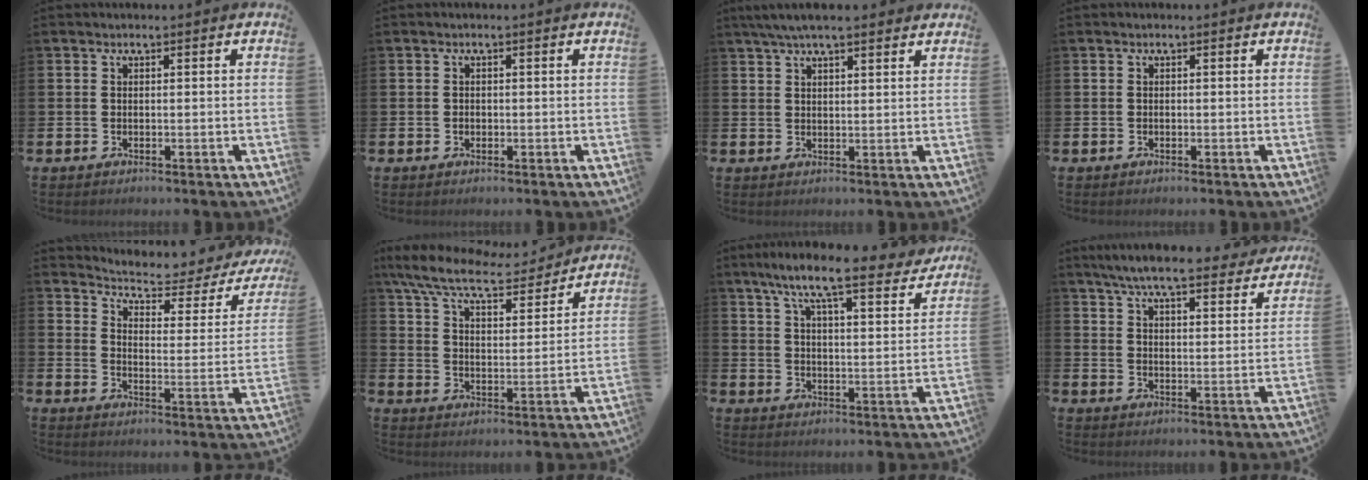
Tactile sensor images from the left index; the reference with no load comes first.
{"total": 0.6, "force": [-0.1, 0.6, 0.2], "torque": [-0.004, 0.006, -0.005]}
{"total": 4.9, "force": [4.1, 0.9, 2.5], "torque": [-0.051, -0.004, 0.074]}
{"total": 0.0}
{"total": 5.2, "force": [4.8, 1.0, 1.8], "torque": [-0.052, -0.042, 0.072]}
{"total": 9.0, "force": [8.1, 1.6, 3.7], "torque": [-0.108, -0.045, 0.140]}
{"total": 9.7, "force": [8.5, 1.1, 4.7], "torque": [-0.103, -0.047, 0.143]}
{"total": 7.4, "force": [6.8, 0.9, 2.8], "torque": [-0.063, -0.041, 0.117]}